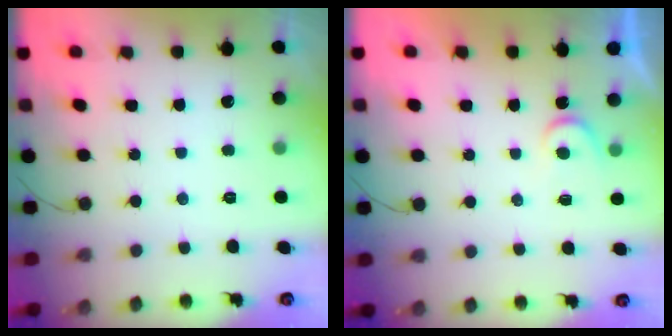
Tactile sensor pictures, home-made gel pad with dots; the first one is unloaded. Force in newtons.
{"total": 3.7, "press": 3.6, "slide": 0.4}